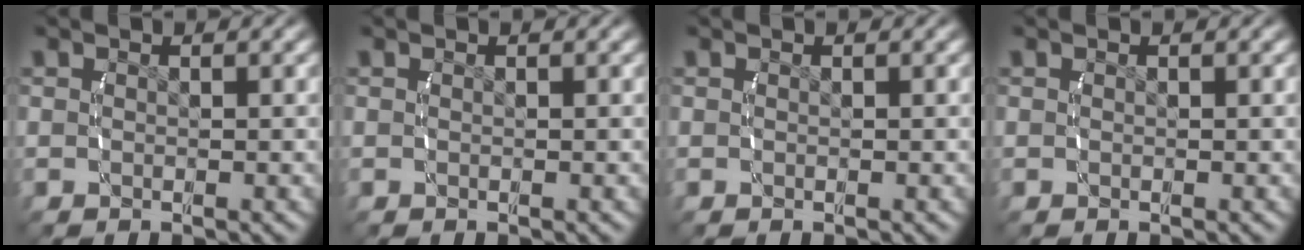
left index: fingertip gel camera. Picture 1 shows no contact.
{"total": 0.0}
{"total": 0.0}
{"total": 0.0}